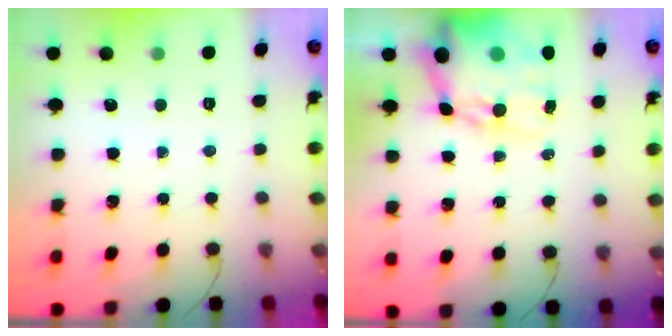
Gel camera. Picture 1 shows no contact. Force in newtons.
{"total": 15.8, "press": 15.4, "slide": 3.6}